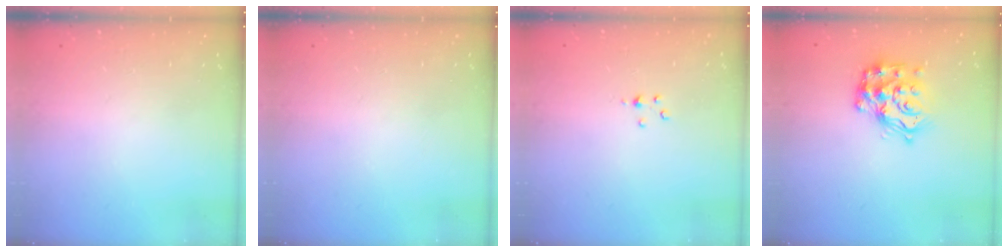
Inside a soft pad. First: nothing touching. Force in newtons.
{"total": 0.0}
{"total": 2.2, "press": 2.2, "slide": 0.4}
{"total": 15.4, "press": 15.3, "slide": 1.0}